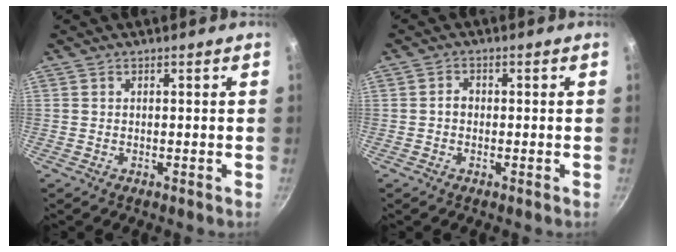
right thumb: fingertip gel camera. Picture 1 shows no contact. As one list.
[{"total": 1.6, "force": [-0.3, 1.3, 0.9], "torque": [-0.013, 0.010, -0.007]}]